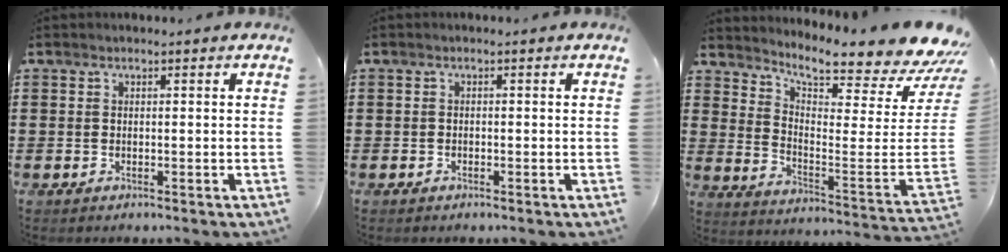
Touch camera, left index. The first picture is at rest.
{"total": 0.6, "force": [-0.5, 0.3, 0.0], "torque": [-0.003, 0.002, -0.012]}
{"total": 7.3, "force": [6.6, -0.1, 3.2], "torque": [-0.073, -0.073, 0.103]}